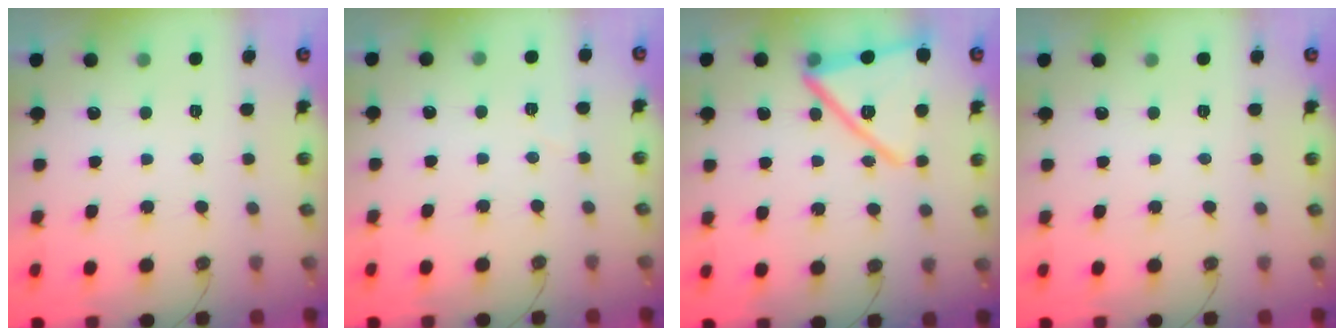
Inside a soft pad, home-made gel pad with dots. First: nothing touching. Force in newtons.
{"total": 2.7, "press": 2.5, "slide": 1.1}
{"total": 17.9, "press": 16.8, "slide": 6.2}
{"total": 0.0}